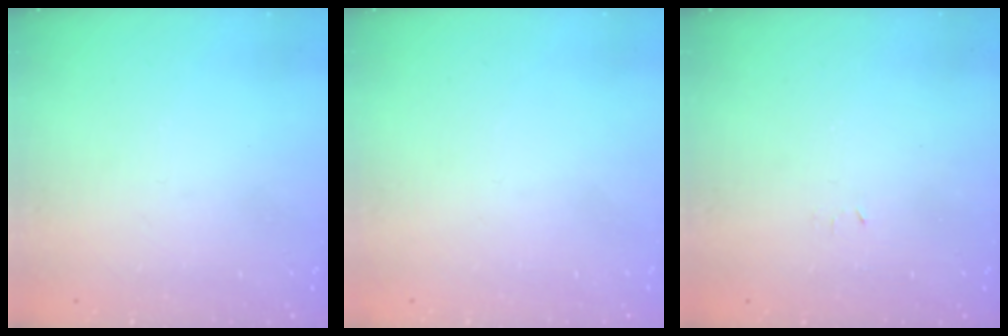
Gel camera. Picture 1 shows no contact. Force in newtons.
{"total": 1.8, "press": 1.7, "slide": 0.1}
{"total": 2.4, "press": 2.4, "slide": 0.4}